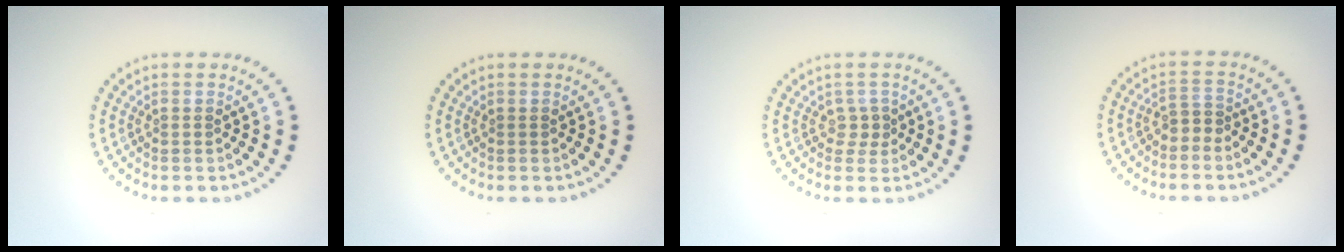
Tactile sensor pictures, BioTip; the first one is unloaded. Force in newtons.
{"total": 0.0}
{"total": 1.2, "press": 0.9, "slide": 0.7}
{"total": 1.6, "press": 1.2, "slide": 1.0}